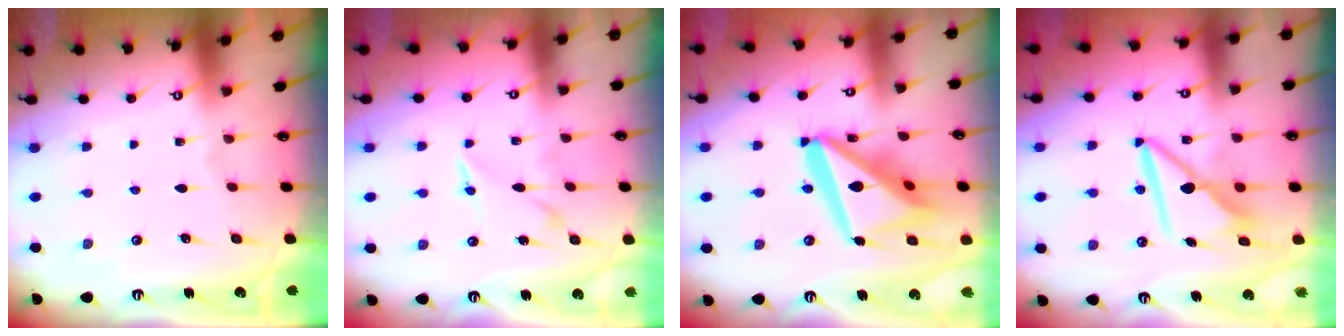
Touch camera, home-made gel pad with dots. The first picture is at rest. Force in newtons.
{"total": 5.5, "press": 5.4, "slide": 0.7}
{"total": 20.7, "press": 20.6, "slide": 2.3}
{"total": 8.7, "press": 8.7, "slide": 0.9}